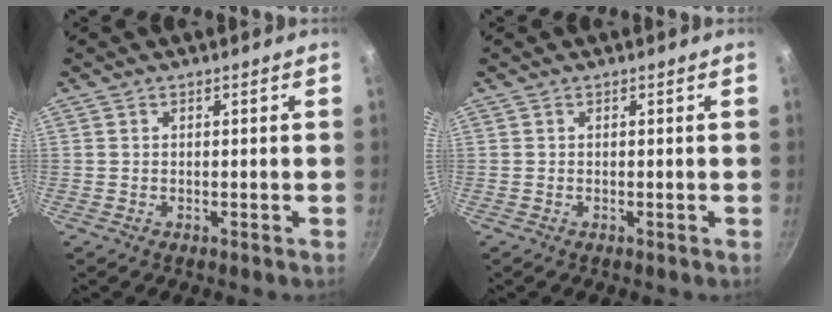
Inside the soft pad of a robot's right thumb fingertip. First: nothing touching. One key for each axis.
{"total": 0.0}